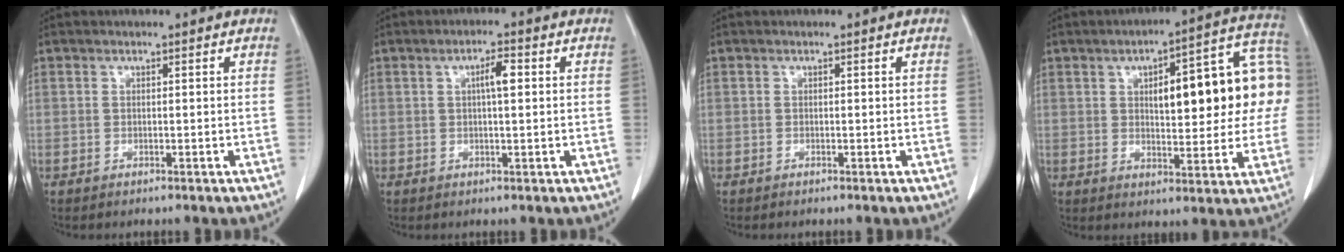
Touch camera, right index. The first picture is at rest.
{"total": 3.1, "force": [0.6, 0.5, 3.0], "torque": [-0.052, 0.006, 0.010]}
{"total": 0.0}
{"total": 18.2, "force": [2.7, 5.7, 17.1], "torque": [-0.225, 0.042, 0.038]}